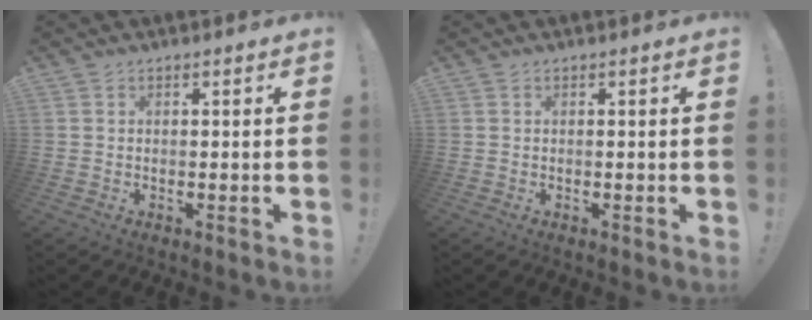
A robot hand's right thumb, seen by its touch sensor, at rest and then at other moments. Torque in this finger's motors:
{"motor_torque": [-0.04, 0.04, 0.00, 0.00, 0.02]}